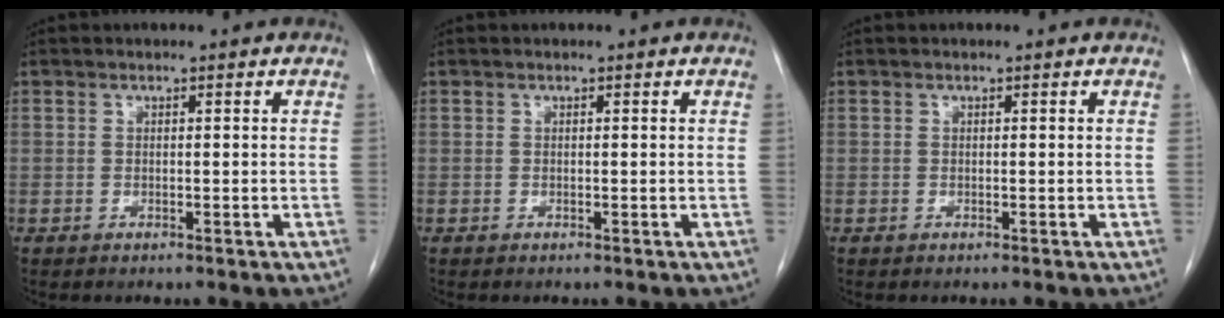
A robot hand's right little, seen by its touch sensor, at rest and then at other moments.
{"total": 0.0}
{"total": 0.0}